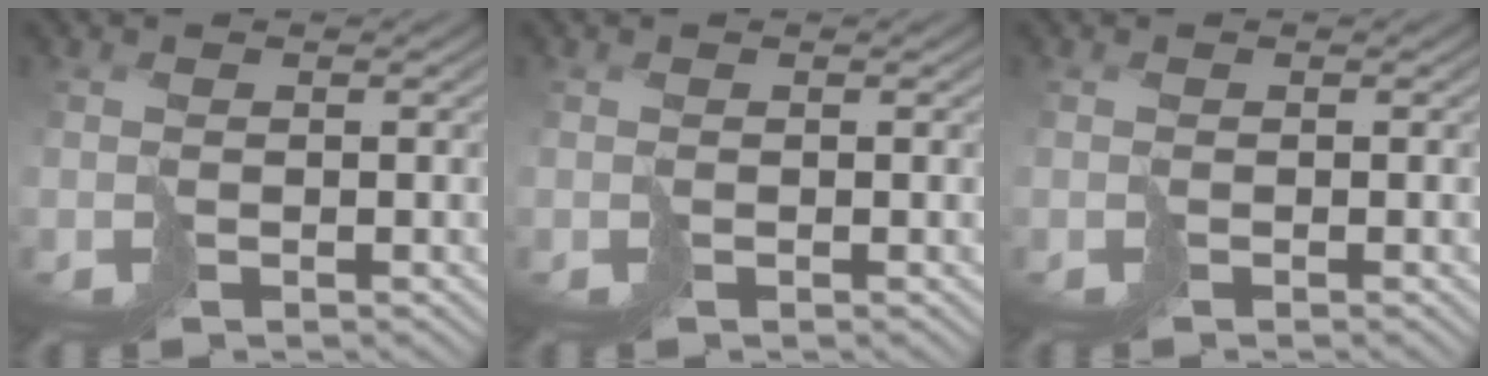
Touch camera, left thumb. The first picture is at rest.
{"total": 0.0}
{"total": 0.0}